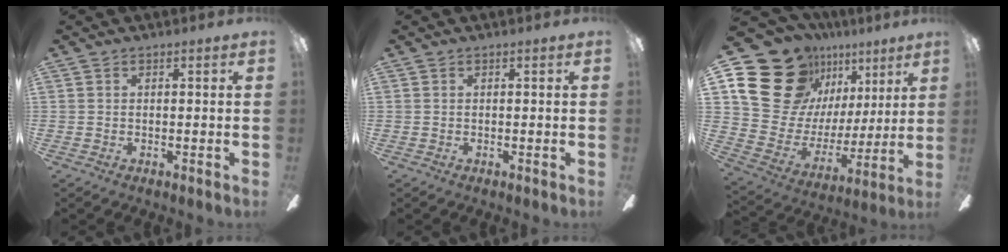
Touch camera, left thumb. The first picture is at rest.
{"total": 0.0}
{"total": 22.9, "force": [13.6, 15.7, 9.7], "torque": [-0.156, -0.080, 0.276]}